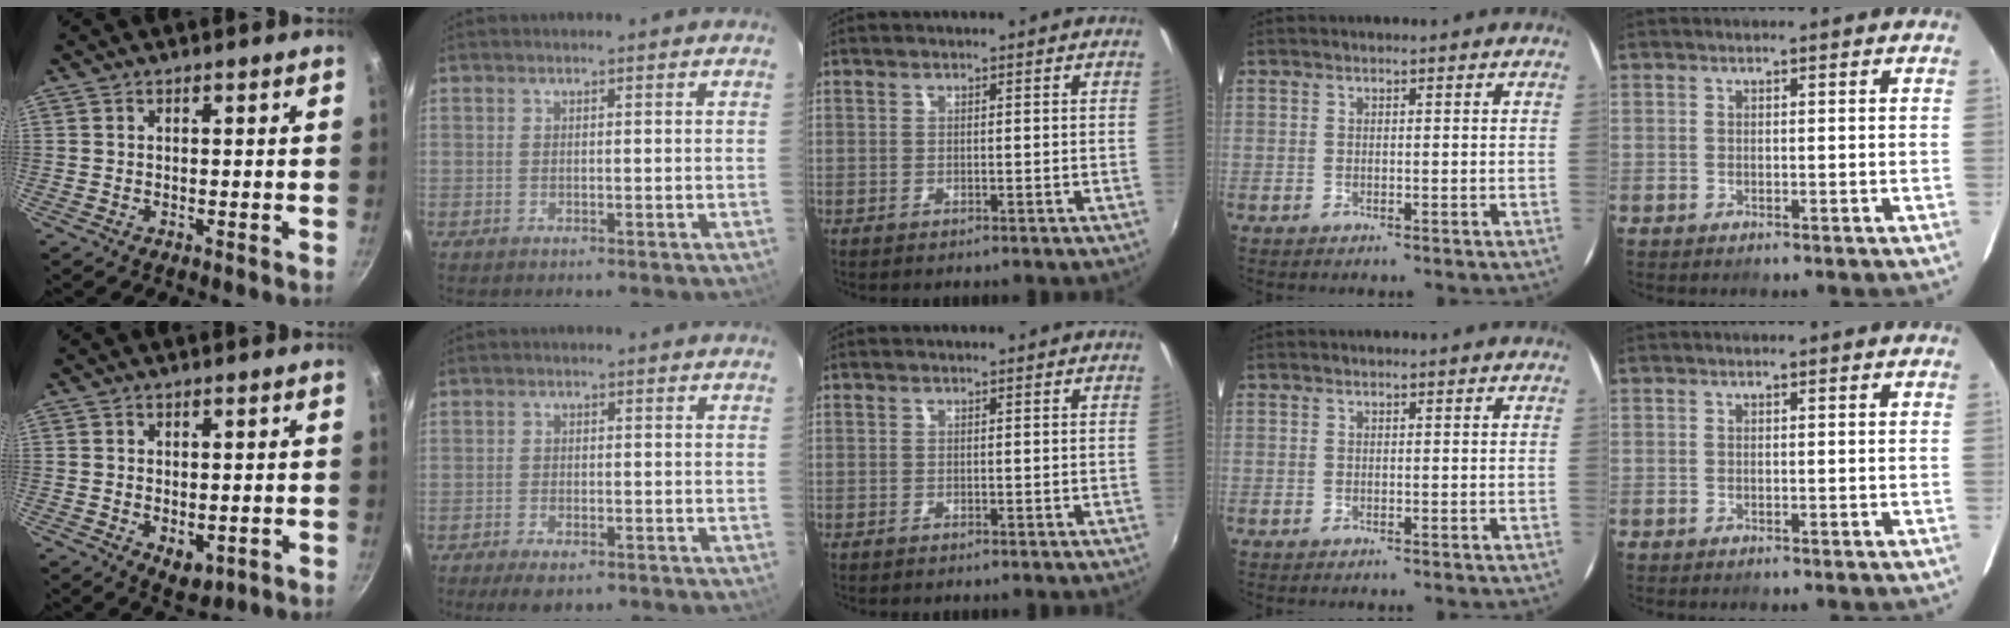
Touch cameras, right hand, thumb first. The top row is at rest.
{"thumb": {"total": 5.0, "force": [-0.7, 3.3, 3.8], "torque": [-0.050, -0.012, -0.003]}, "index": {"total": 4.9, "force": [-3.5, 1.8, 2.9], "torque": [-0.072, -0.016, -0.060]}}